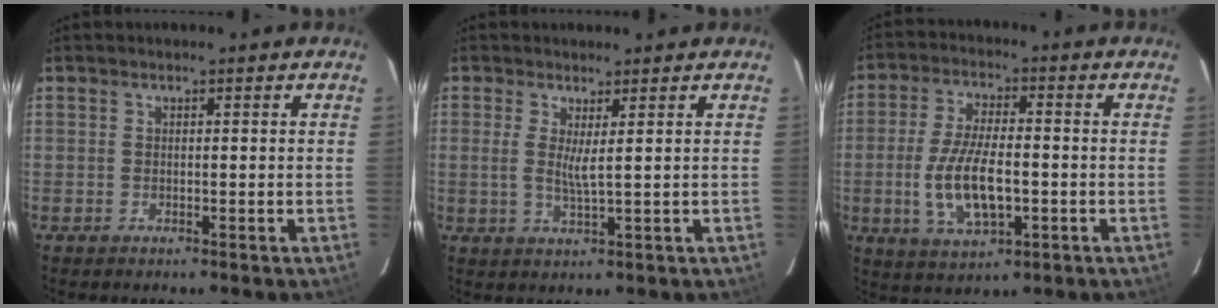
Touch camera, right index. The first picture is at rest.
{"total": 3.2, "force": [0.9, 0.0, 3.0], "torque": [-0.059, -0.007, 0.013]}
{"total": 11.4, "force": [-2.3, 4.4, 10.3], "torque": [-0.209, -0.007, -0.038]}